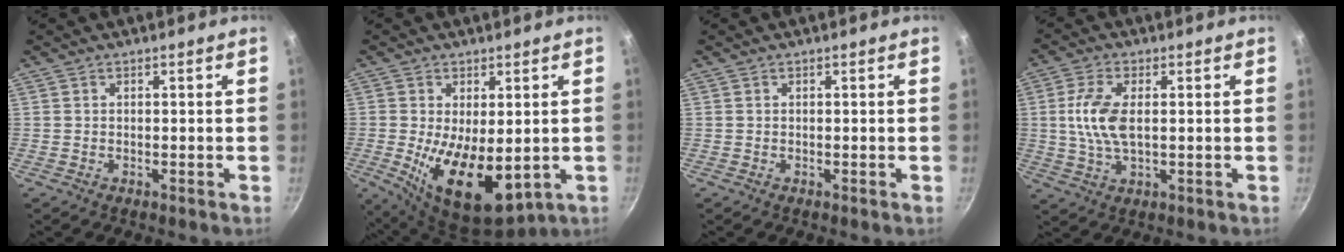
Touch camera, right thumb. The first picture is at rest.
{"total": 13.7, "force": [-1.4, 6.9, 11.7], "torque": [-0.184, -0.022, -0.005]}
{"total": 0.0}
{"total": 8.4, "force": [0.8, 4.0, 7.4], "torque": [-0.153, 0.002, 0.013]}